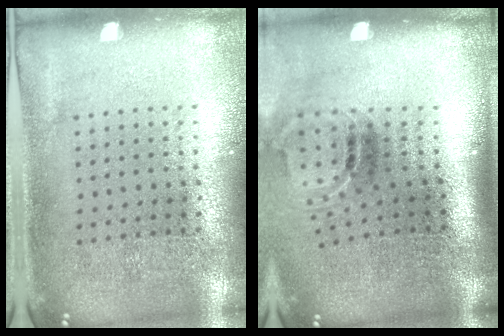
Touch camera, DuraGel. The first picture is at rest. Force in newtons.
{"total": 1.9, "press": 1.1, "slide": 1.5}